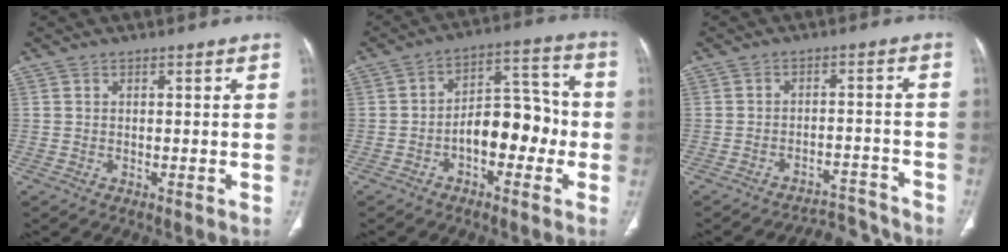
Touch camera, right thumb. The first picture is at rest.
{"total": 11.1, "force": [-3.0, 6.5, 8.5], "torque": [-0.094, 0.051, -0.055]}
{"total": 6.8, "force": [-6.7, 1.1, -0.6], "torque": [0.012, 0.068, -0.096]}